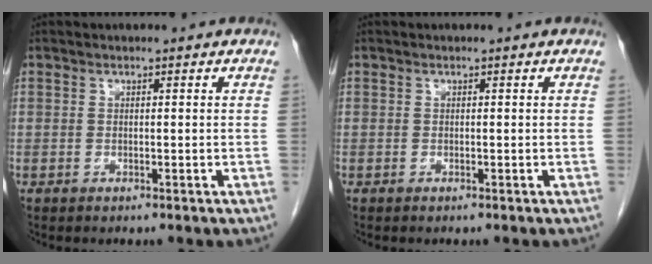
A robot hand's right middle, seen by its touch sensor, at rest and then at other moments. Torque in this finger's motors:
{"motor_torque": [0.15, -0.02, 0.08, 0.01]}